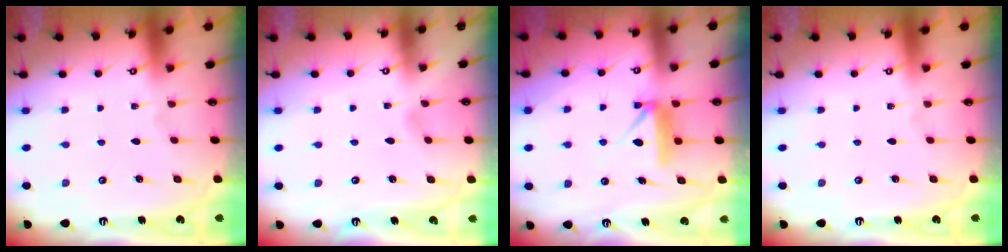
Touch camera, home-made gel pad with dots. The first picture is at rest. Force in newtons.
{"total": 2.8, "press": 2.8, "slide": 0.3}
{"total": 8.7, "press": 8.7, "slide": 0.5}
{"total": 0.0}